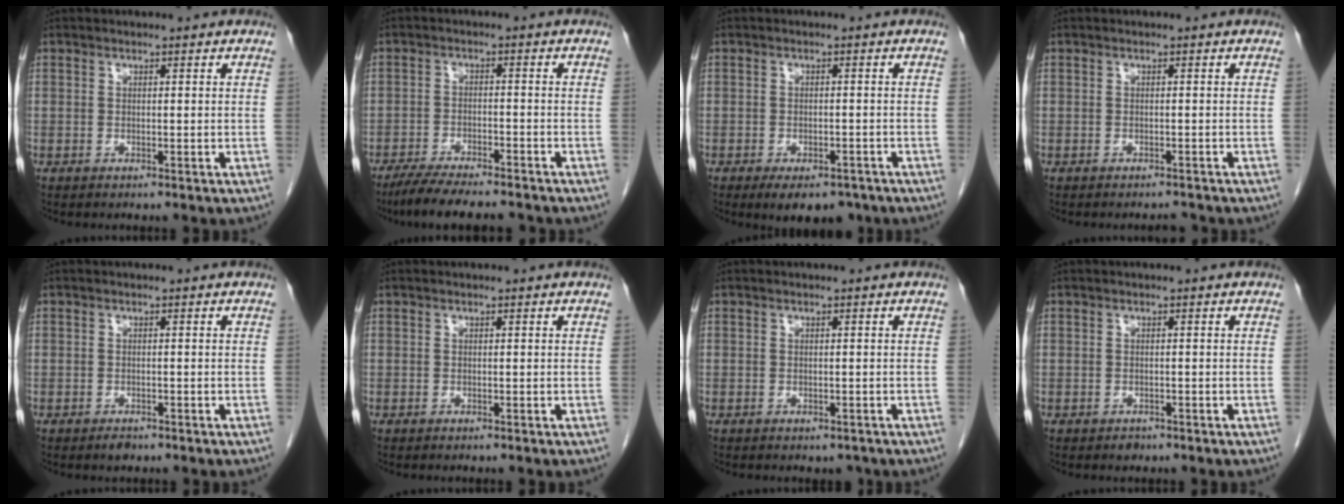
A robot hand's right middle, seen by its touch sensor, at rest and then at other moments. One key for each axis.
{"total": 10.4, "fx": -9.0, "fy": 1.4, "fz": 5.0, "tx": -0.076, "ty": -0.017, "tz": -0.141}
{"total": 7.1, "fx": -5.2, "fy": 3.2, "fz": 3.6, "tx": -0.043, "ty": -0.001, "tz": -0.073}
{"total": 1.1, "fx": -1.1, "fy": 0.1, "fz": 0.1, "tx": -0.006, "ty": -0.005, "tz": -0.011}
{"total": 1.2, "fx": -0.9, "fy": 0.5, "fz": 0.6, "tx": -0.010, "ty": -0.001, "tz": -0.011}
{"total": 0.0}
{"total": 1.2, "fx": -0.9, "fy": 0.7, "fz": 0.4, "tx": -0.005, "ty": -0.001, "tz": -0.008}
{"total": 0.9, "fx": -0.7, "fy": 0.6, "fz": 0.2, "tx": -0.006, "ty": 0.001, "tz": -0.009}